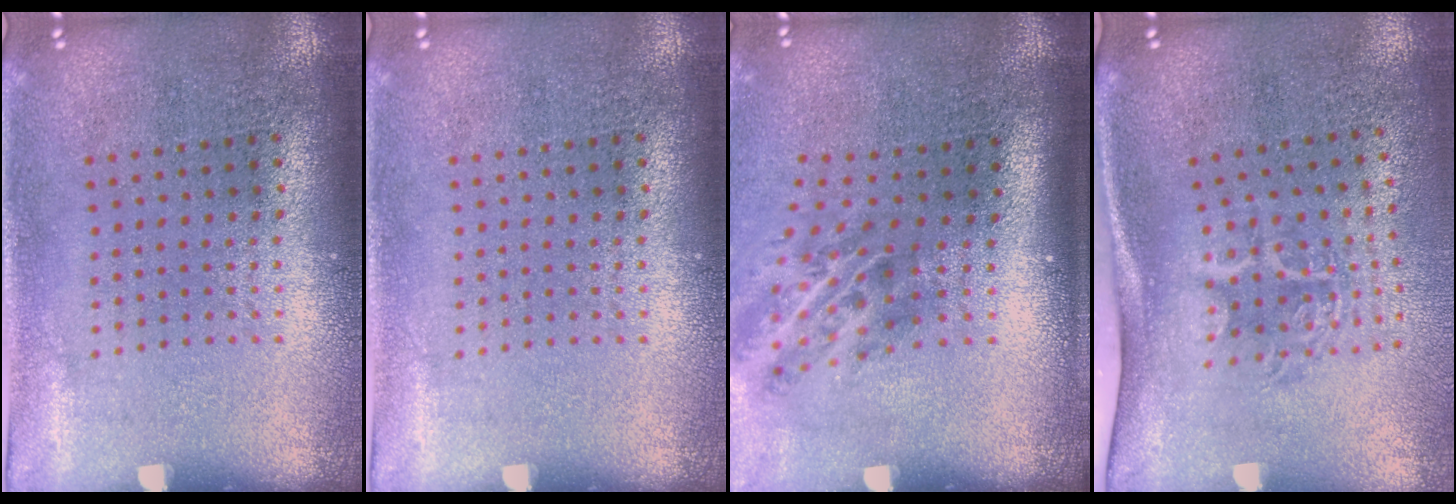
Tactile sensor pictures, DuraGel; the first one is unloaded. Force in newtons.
{"total": 0.0}
{"total": 2.1, "press": 1.3, "slide": 1.7}
{"total": 1.9, "press": 1.2, "slide": 1.4}